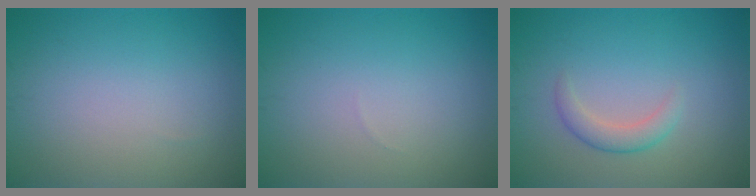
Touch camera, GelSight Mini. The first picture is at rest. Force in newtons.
{"total": 0.0}
{"total": 2.0, "press": 2.0, "slide": 0.1}